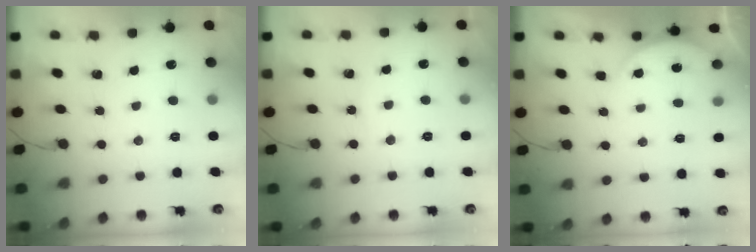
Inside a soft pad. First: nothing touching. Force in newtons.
{"total": 4.4, "press": 3.7, "slide": 2.5}
{"total": 2.8, "press": 2.1, "slide": 1.7}